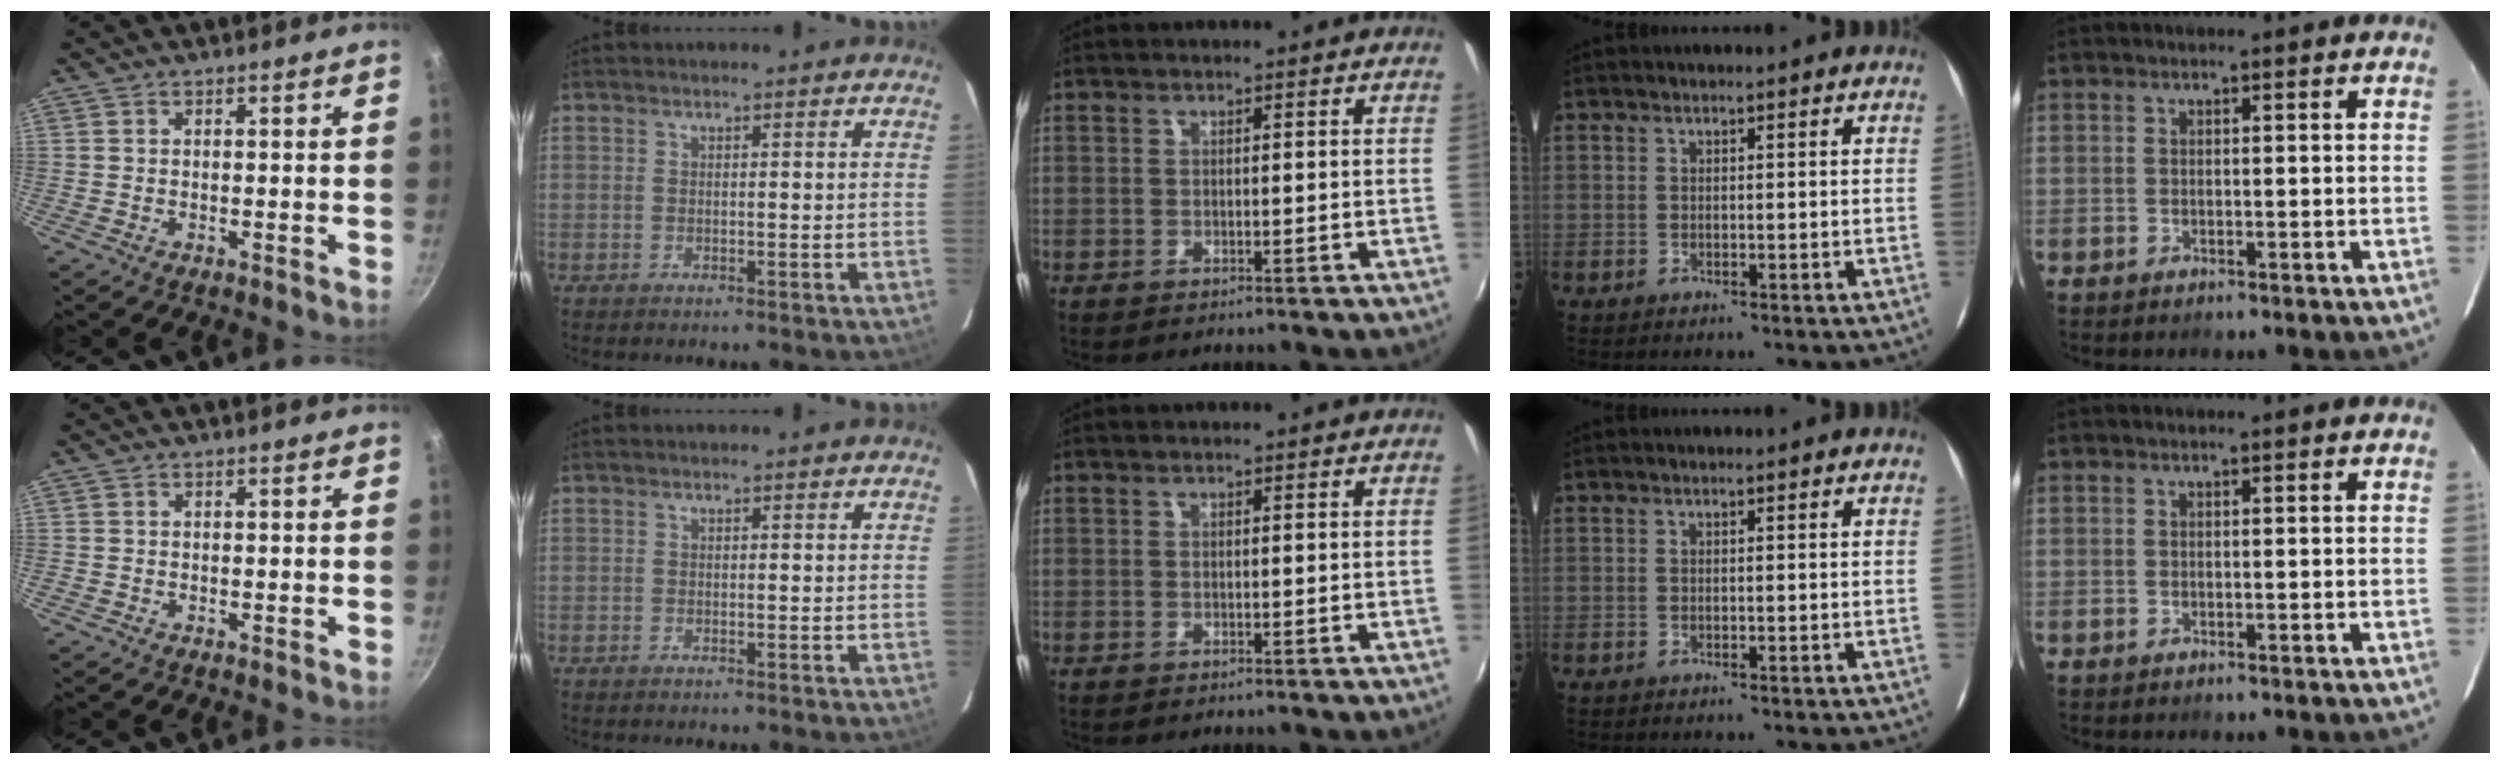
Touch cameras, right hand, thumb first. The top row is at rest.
{}